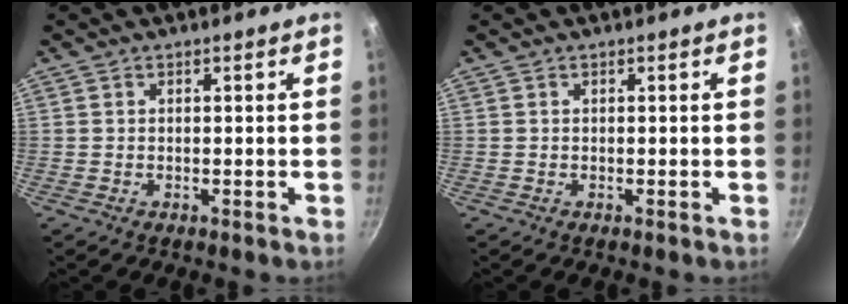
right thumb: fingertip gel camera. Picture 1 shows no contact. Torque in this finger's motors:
{"motor_torque": [0.00, 0.00, 0.00, 0.00, 0.00]}